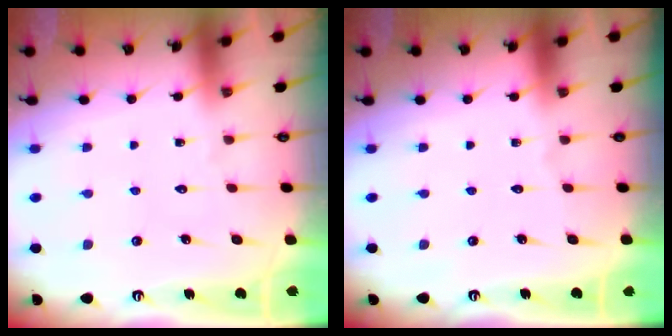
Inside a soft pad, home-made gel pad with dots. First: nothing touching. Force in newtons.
{"total": 0.0}